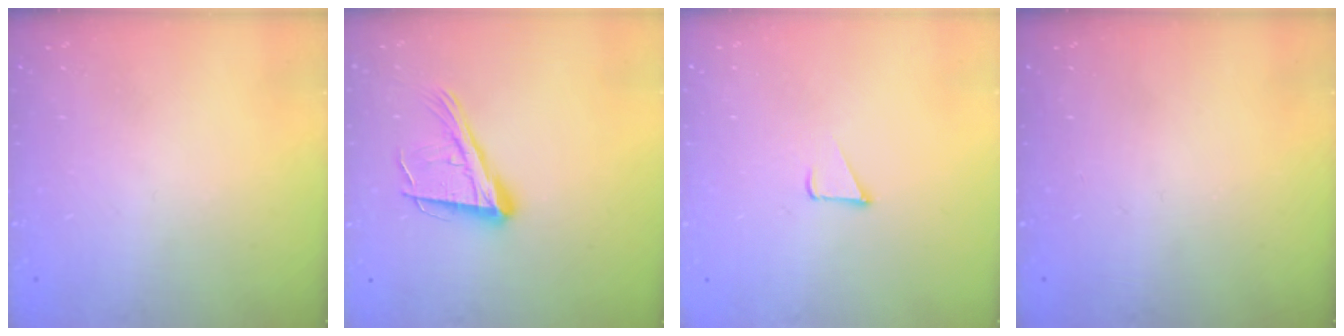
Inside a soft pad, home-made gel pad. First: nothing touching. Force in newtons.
{"total": 17.0, "press": 16.5, "slide": 3.9}
{"total": 2.4, "press": 2.4, "slide": 0.2}
{"total": 0.0}